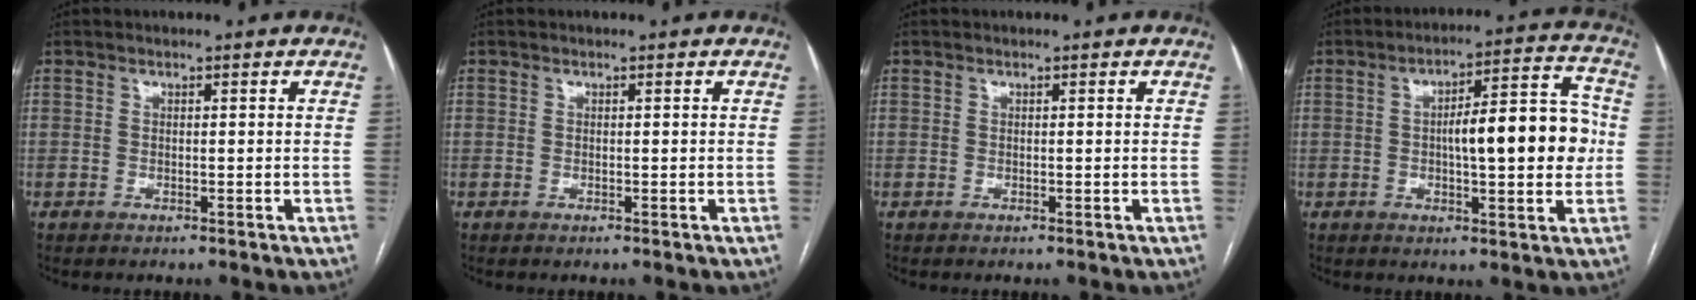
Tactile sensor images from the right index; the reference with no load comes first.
{"total": 0.0}
{"total": 0.0}
{"total": 12.7, "force": [0.0, 3.0, 12.3], "torque": [-0.176, 0.028, 0.002]}